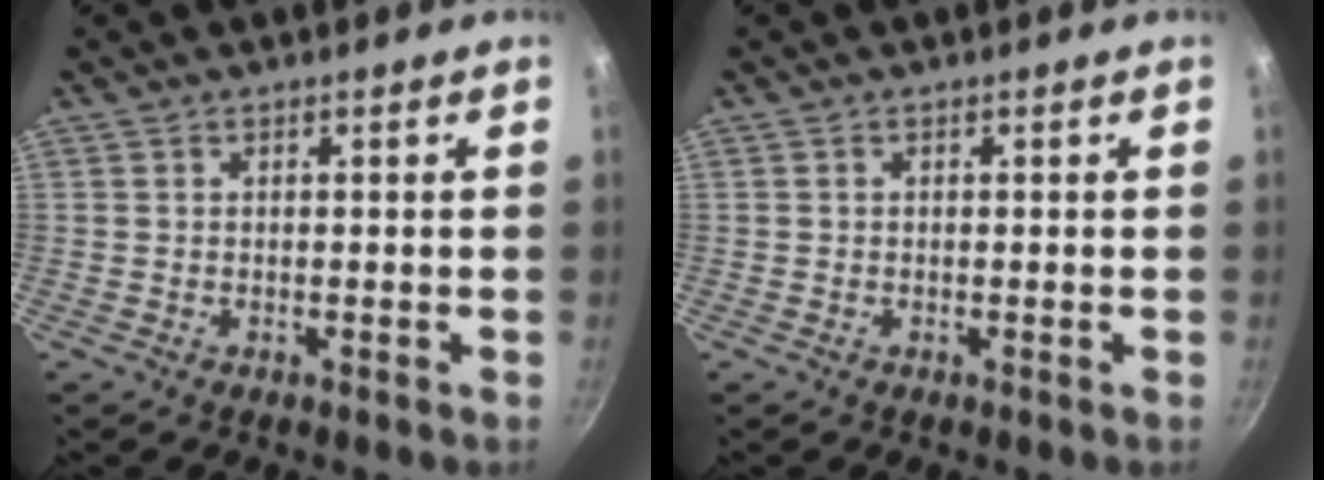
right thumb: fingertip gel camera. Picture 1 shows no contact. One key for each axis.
{"total": 0.0}